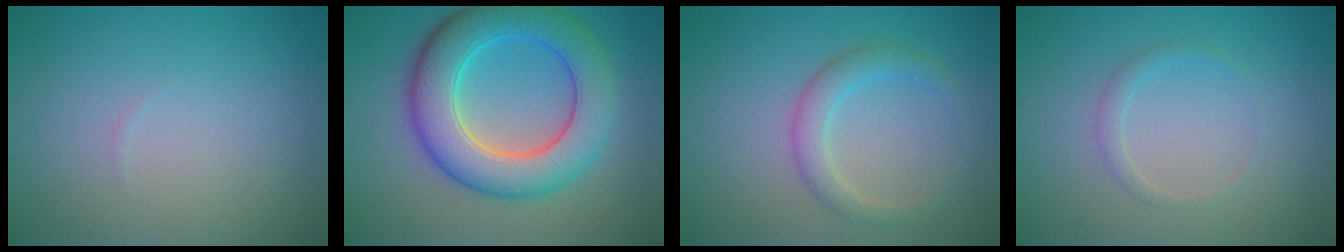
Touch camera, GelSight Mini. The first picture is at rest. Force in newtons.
{"total": 8.7, "press": 8.7, "slide": 0.2}
{"total": 2.5, "press": 2.5, "slide": 0.1}
{"total": 1.1, "press": 1.1, "slide": 0.0}